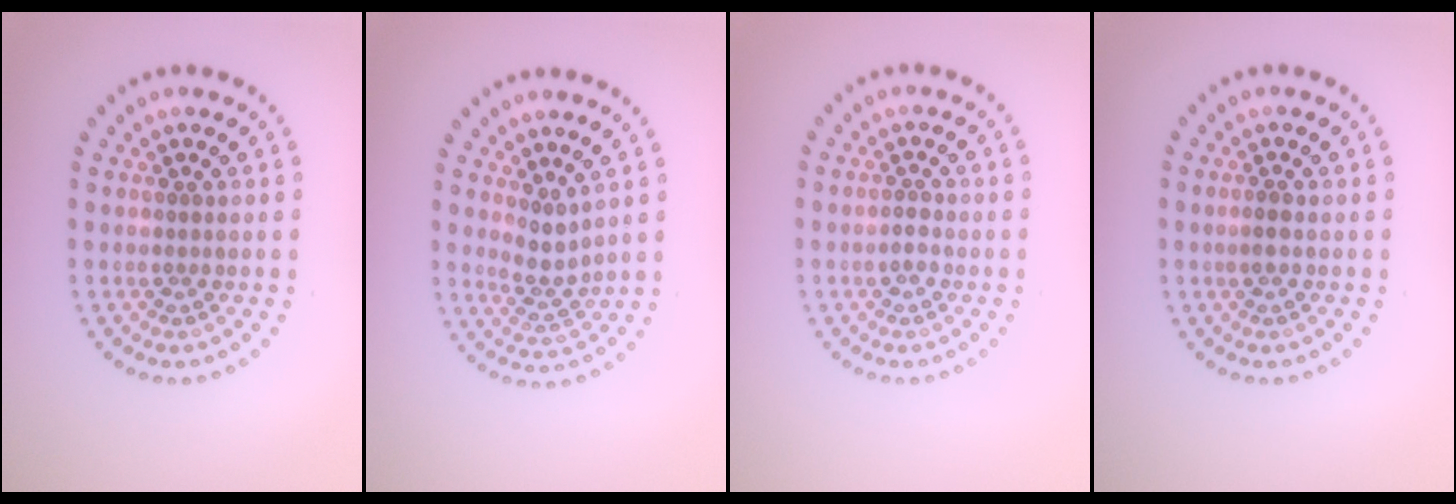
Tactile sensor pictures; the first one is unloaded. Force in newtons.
{"total": 2.1, "press": 1.6, "slide": 1.3}
{"total": 1.1, "press": 1.0, "slide": 0.3}
{"total": 0.8, "press": 0.8, "slide": 0.3}